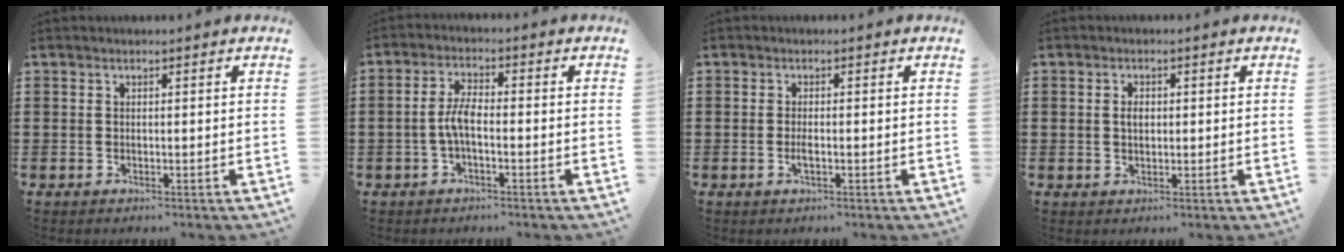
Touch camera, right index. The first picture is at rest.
{"total": 4.2, "force": [-1.1, 1.3, 3.8], "torque": [-0.091, -0.001, -0.028]}
{"total": 1.6, "force": [-0.5, 0.2, 1.5], "torque": [-0.036, -0.006, -0.010]}
{"total": 1.8, "force": [0.1, 1.0, 1.5], "torque": [-0.030, 0.006, 0.001]}